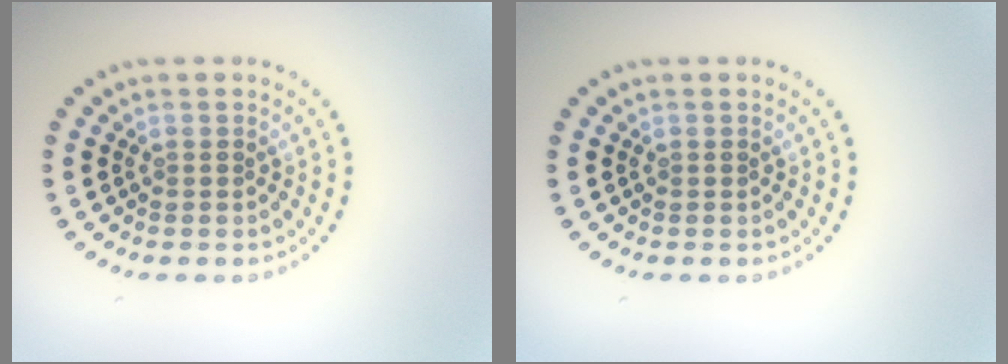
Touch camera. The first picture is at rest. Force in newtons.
{"total": 0.0}